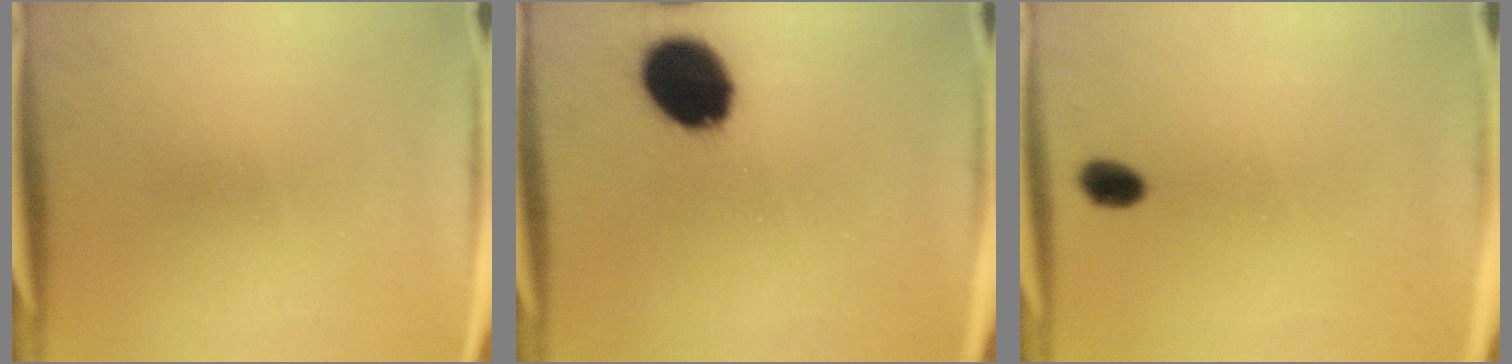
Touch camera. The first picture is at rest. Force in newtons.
{"total": 15.5}
{"total": 3.5}